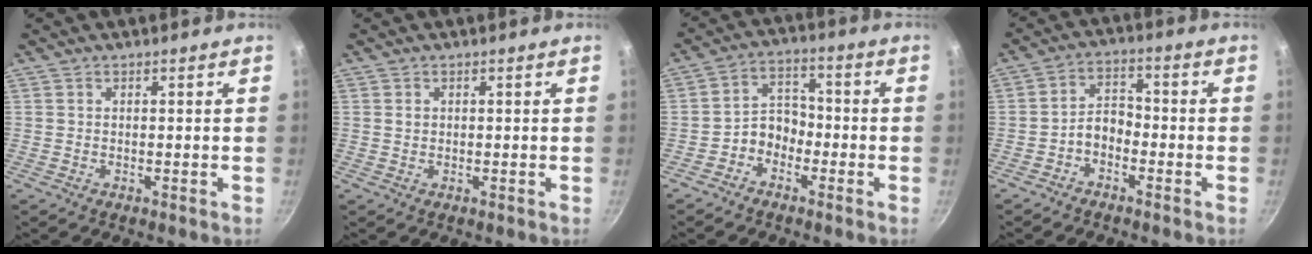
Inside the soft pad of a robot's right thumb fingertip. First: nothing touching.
{"total": 0.9, "force": [0.2, 0.7, 0.4], "torque": [-0.005, 0.001, 0.004]}
{"total": 6.2, "force": [-2.7, 4.7, 2.9], "torque": [-0.025, 0.036, -0.061]}
{"total": 5.1, "force": [-2.3, 3.5, 3.1], "torque": [-0.041, 0.030, -0.052]}